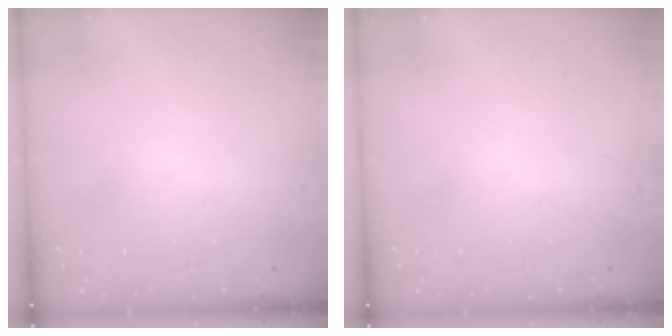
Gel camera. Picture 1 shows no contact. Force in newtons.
{"total": 0.0}